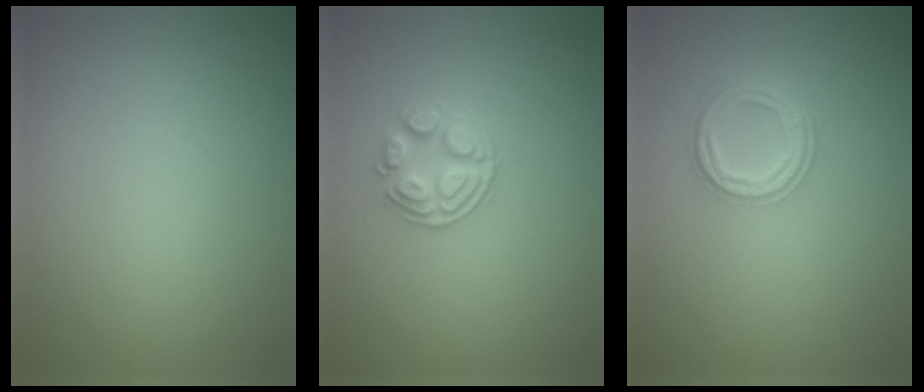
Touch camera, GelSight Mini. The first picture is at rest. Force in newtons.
{"total": 3.0, "press": 2.6, "slide": 1.5}
{"total": 3.7, "press": 2.7, "slide": 2.5}